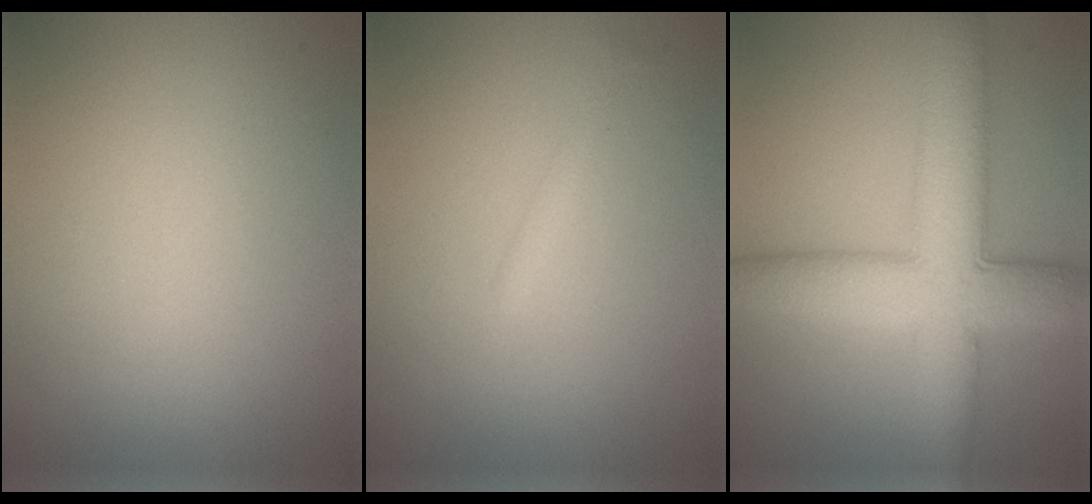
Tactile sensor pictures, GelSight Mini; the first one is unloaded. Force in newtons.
{"total": 0.7, "press": 0.7, "slide": 0.1}
{"total": 8.9, "press": 8.9, "slide": 0.1}